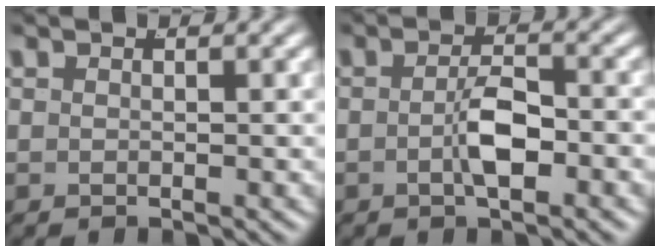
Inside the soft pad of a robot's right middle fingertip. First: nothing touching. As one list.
[{"total": 2.9, "force": [-1.2, 0.7, 2.5], "torque": [-0.046, -0.007, -0.017]}]